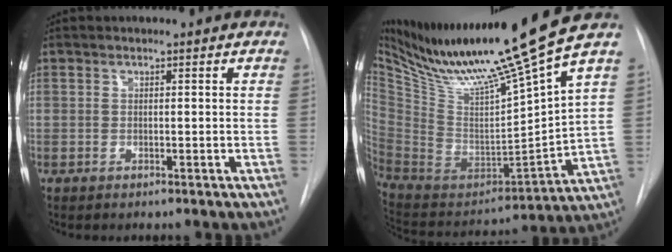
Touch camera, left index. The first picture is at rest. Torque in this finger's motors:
{"motor_torque": [0.78, -1.36, 0.00, 0.03]}